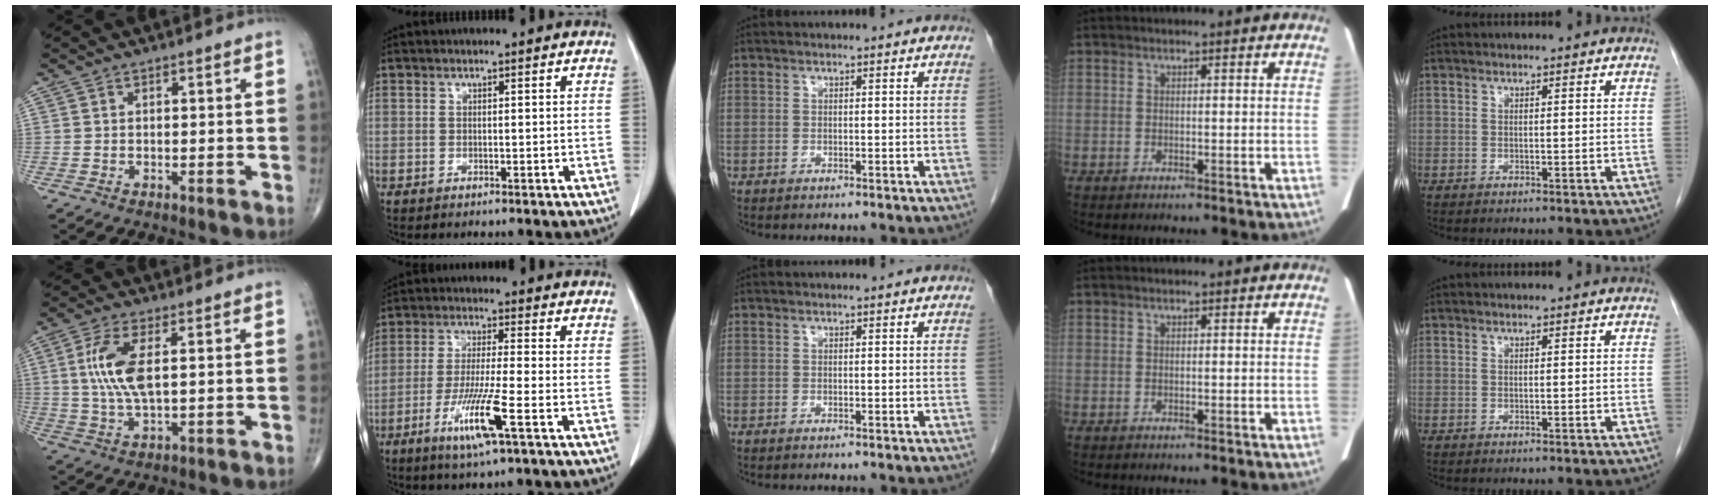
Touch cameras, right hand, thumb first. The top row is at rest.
{"thumb": {"total": 9.3, "force": [1.6, 3.5, 8.4], "torque": [-0.192, -0.003, 0.035]}, "index": {"total": 9.2, "force": [-4.1, -0.2, 8.3], "torque": [-0.164, -0.019, -0.078]}}